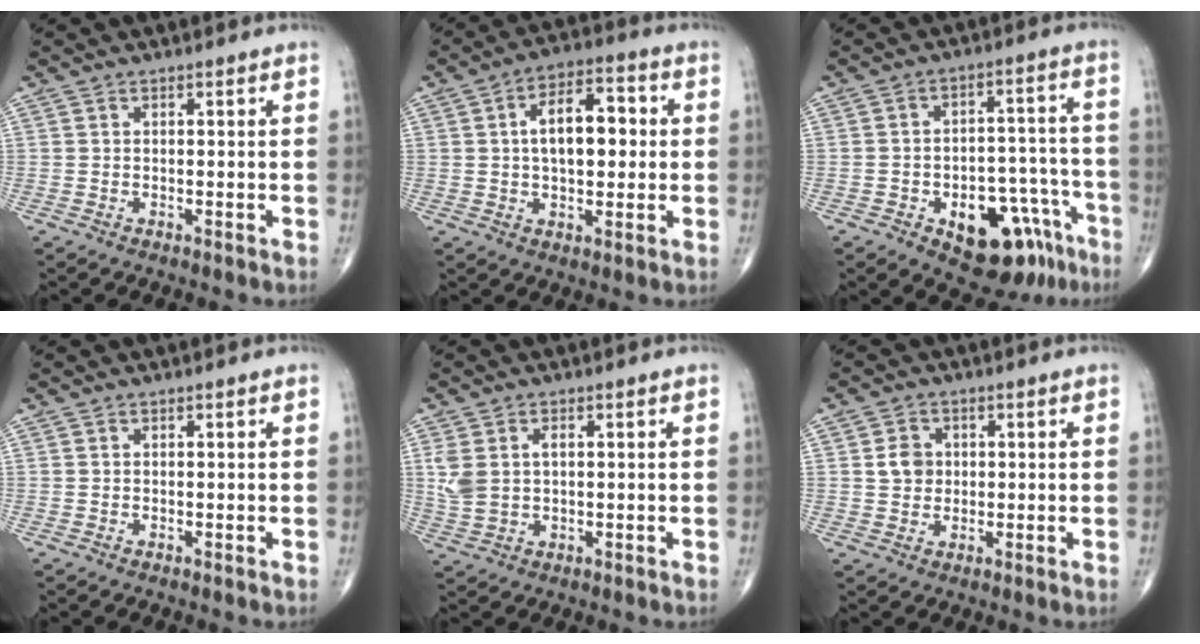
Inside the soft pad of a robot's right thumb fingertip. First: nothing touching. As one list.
[{"total": 11.7, "force": [1.2, 6.3, 9.8], "torque": [-0.134, 0.020, 0.015]}, {"total": 15.9, "force": [-8.4, 8.6, 10.4], "torque": [-0.101, 0.068, -0.108]}, {"total": 0.0}, {"total": 6.0, "force": [1.1, 3.8, 4.5], "torque": [-0.106, 0.009, 0.028]}, {"total": 4.2, "force": [0.6, 3.6, 2.0], "torque": [-0.017, 0.000, 0.008]}]